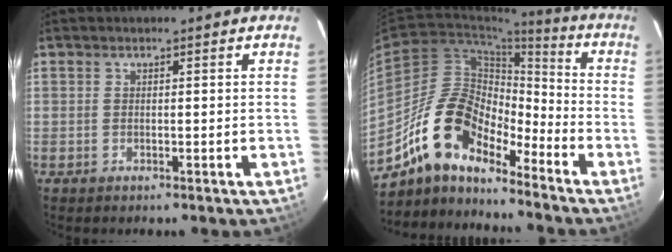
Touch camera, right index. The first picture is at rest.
{"total": 14.9, "force": [-11.9, 5.4, 7.3], "torque": [-0.131, 0.008, -0.230]}